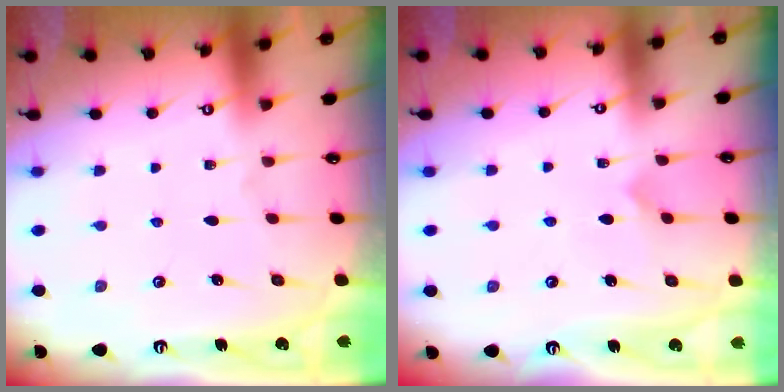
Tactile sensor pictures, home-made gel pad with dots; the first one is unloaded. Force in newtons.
{"total": 5.8, "press": 5.8, "slide": 0.4}